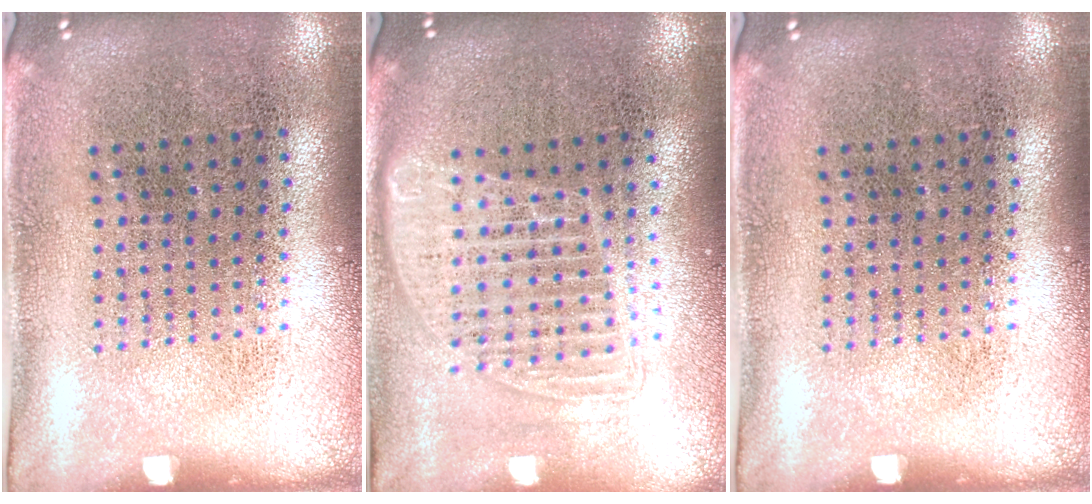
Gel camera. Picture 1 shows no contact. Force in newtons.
{"total": 1.5, "press": 1.3, "slide": 0.6}
{"total": 0.0}